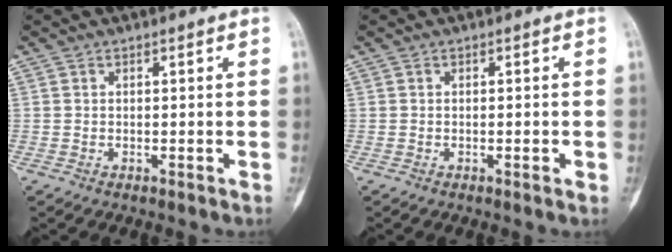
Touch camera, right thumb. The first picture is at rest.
{"total": 1.1, "force": [-0.3, 0.3, 0.9], "torque": [-0.013, 0.000, -0.002]}